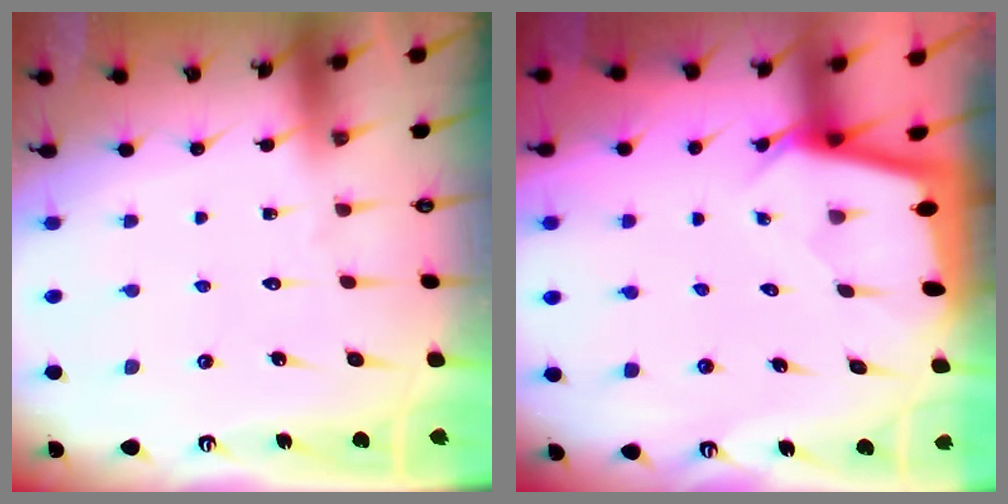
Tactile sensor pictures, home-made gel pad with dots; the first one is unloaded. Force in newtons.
{"total": 2.3, "press": 2.3, "slide": 0.2}